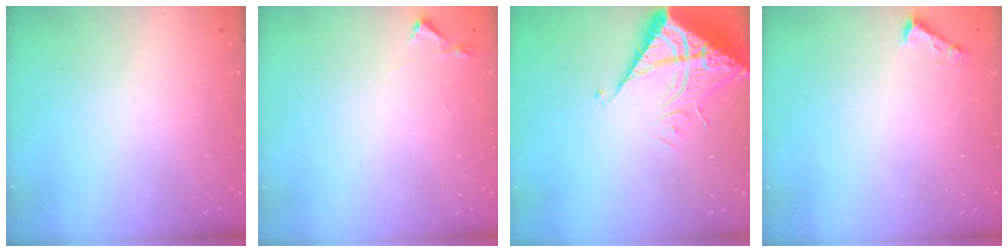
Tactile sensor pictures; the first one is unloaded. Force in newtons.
{"total": 2.7, "press": 2.6, "slide": 0.4}
{"total": 12.1, "press": 12.0, "slide": 1.3}
{"total": 2.3, "press": 2.3, "slide": 0.3}